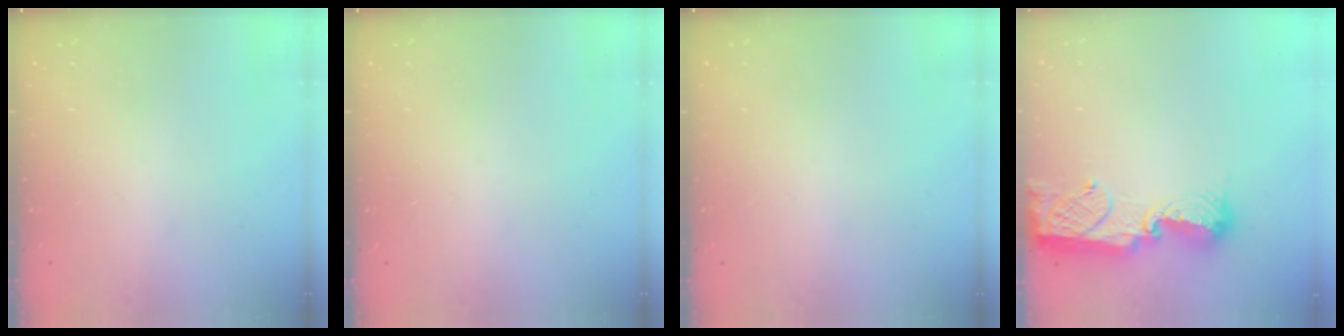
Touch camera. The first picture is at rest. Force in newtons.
{"total": 0.0}
{"total": 0.0}
{"total": 11.0, "press": 11.0, "slide": 0.6}